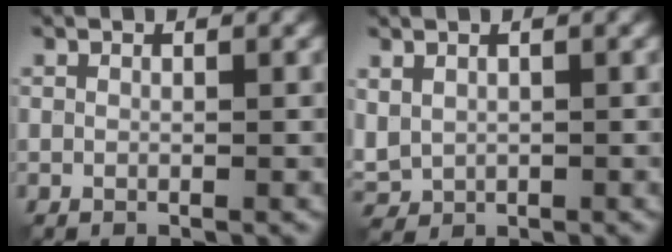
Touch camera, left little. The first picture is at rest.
{"total": 1.9, "force": [0.5, 1.5, 1.0], "torque": [-0.025, -0.004, 0.015]}